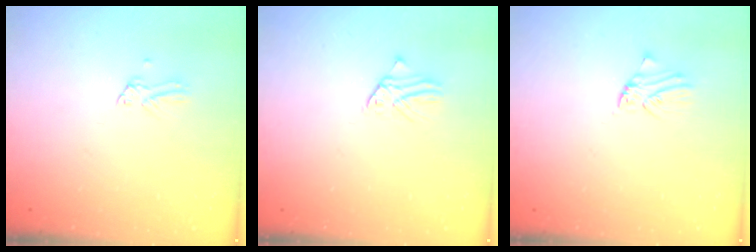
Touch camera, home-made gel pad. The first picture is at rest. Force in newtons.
{"total": 1.1, "press": 1.1, "slide": 0.0}
{"total": 0.5, "press": 0.5, "slide": 0.1}